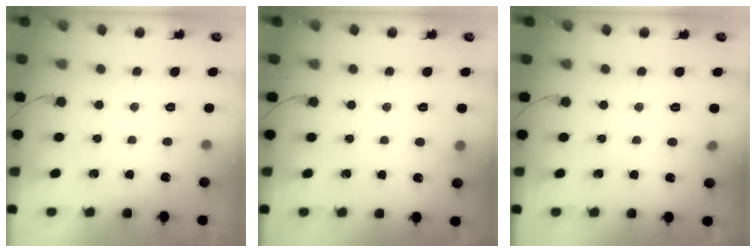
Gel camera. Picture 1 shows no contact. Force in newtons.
{"total": 5.4, "press": 5.3, "slide": 1.2}
{"total": 3.2, "press": 3.1, "slide": 0.9}